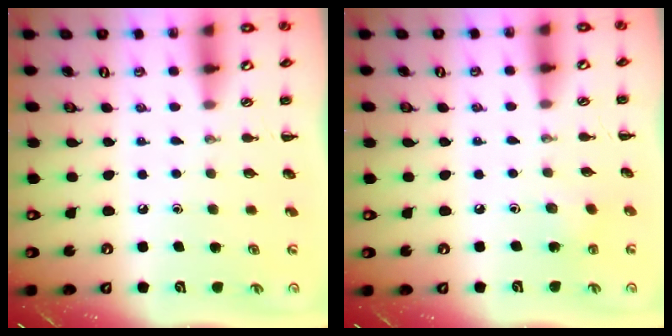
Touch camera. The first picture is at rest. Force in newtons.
{"total": 2.0, "press": 1.9, "slide": 0.6}